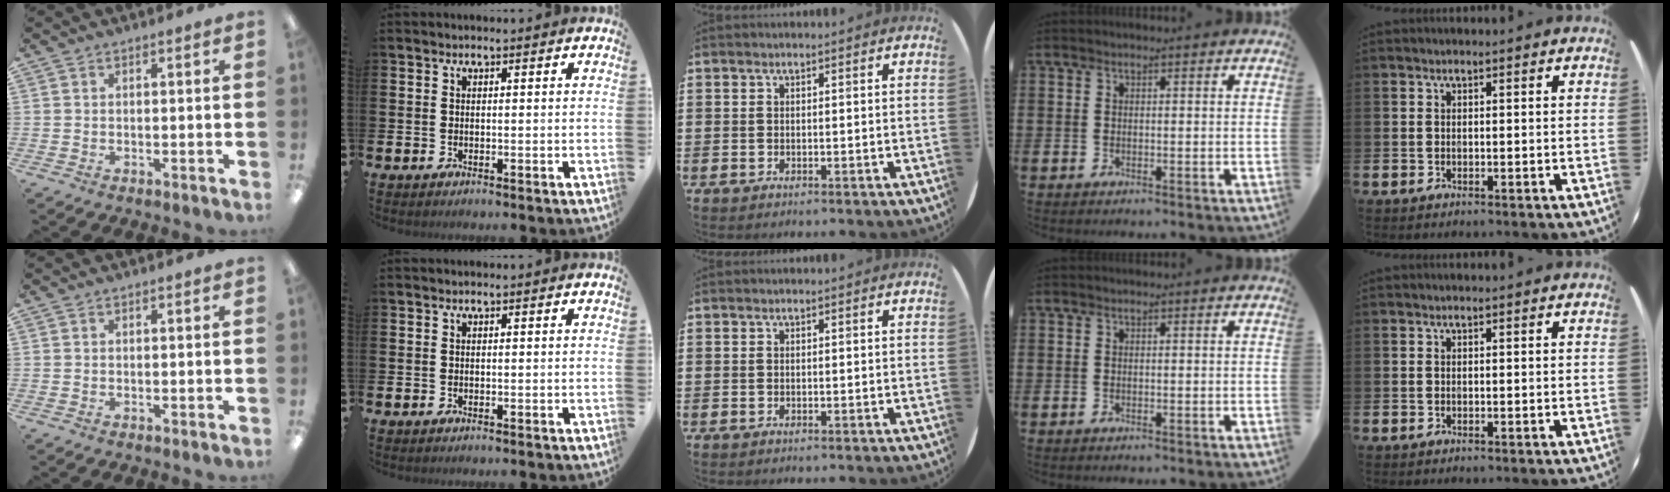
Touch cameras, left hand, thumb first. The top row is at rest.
{}